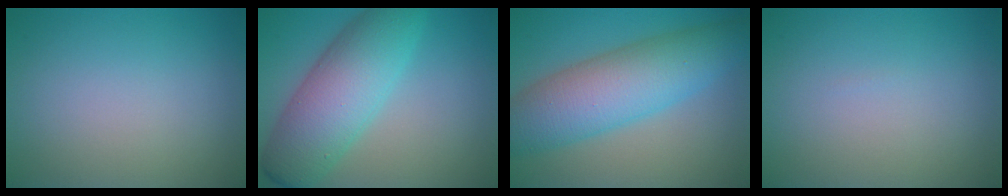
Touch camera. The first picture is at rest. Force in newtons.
{"total": 8.2, "press": 8.2, "slide": 0.0}
{"total": 8.4, "press": 8.4, "slide": 0.1}
{"total": 0.0}